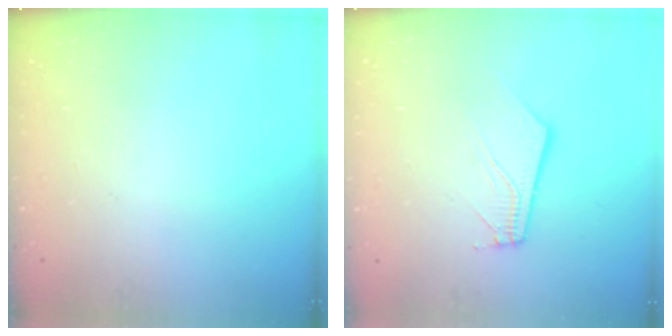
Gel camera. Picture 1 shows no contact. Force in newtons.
{"total": 4.5, "press": 4.5, "slide": 0.5}